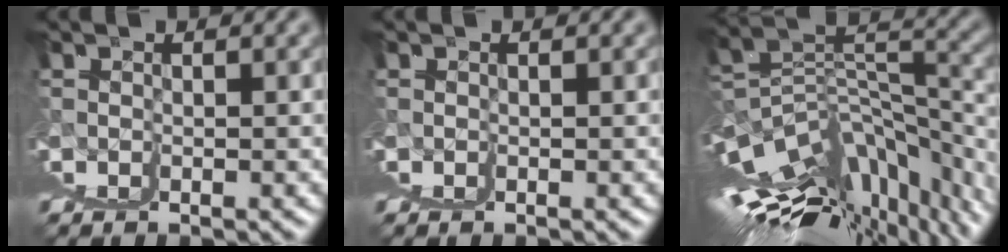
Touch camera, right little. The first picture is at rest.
{"total": 0.0}
{"total": 10.4, "force": [0.5, 0.8, 10.4], "torque": [-0.139, 0.010, 0.032]}